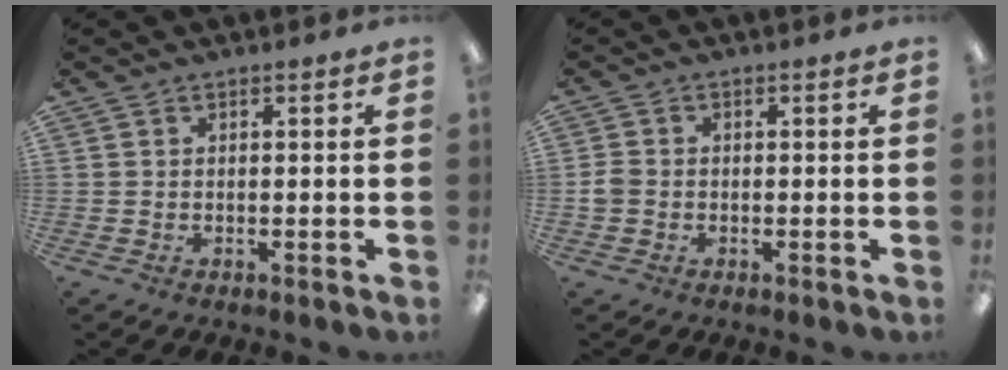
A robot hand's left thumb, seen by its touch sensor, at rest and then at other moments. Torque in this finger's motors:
{"motor_torque": [-0.27, 0.27, -0.26, 0.10, 0.00]}